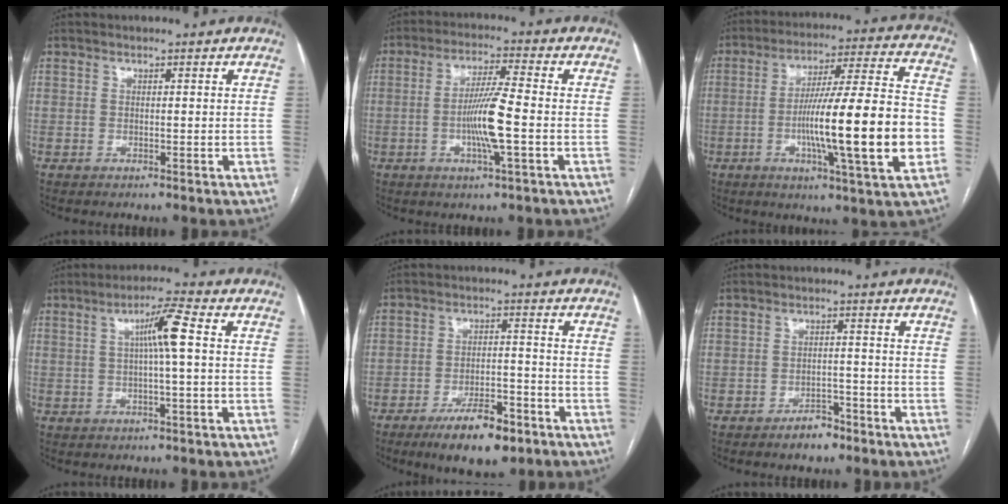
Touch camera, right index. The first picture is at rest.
{"total": 8.3, "force": [-1.8, 0.0, 8.1], "torque": [-0.156, -0.004, -0.036]}
{"total": 19.6, "force": [-3.9, 0.5, 19.2], "torque": [-0.298, 0.003, -0.061]}
{"total": 6.1, "force": [1.0, -0.3, 6.0], "torque": [-0.106, 0.010, 0.015]}
{"total": 9.3, "force": [-6.1, 3.0, 6.4], "torque": [-0.105, -0.003, -0.097]}
{"total": 3.4, "force": [-2.6, 1.6, 1.4], "torque": [-0.017, 0.007, -0.036]}